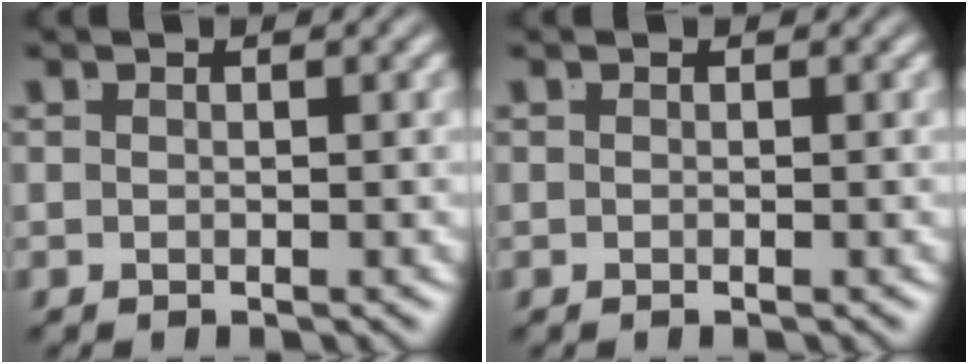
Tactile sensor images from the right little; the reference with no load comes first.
{"total": 0.0}